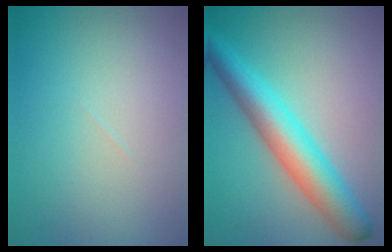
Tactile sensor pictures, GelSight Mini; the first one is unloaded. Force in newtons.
{"total": 6.6, "press": 6.6, "slide": 0.1}